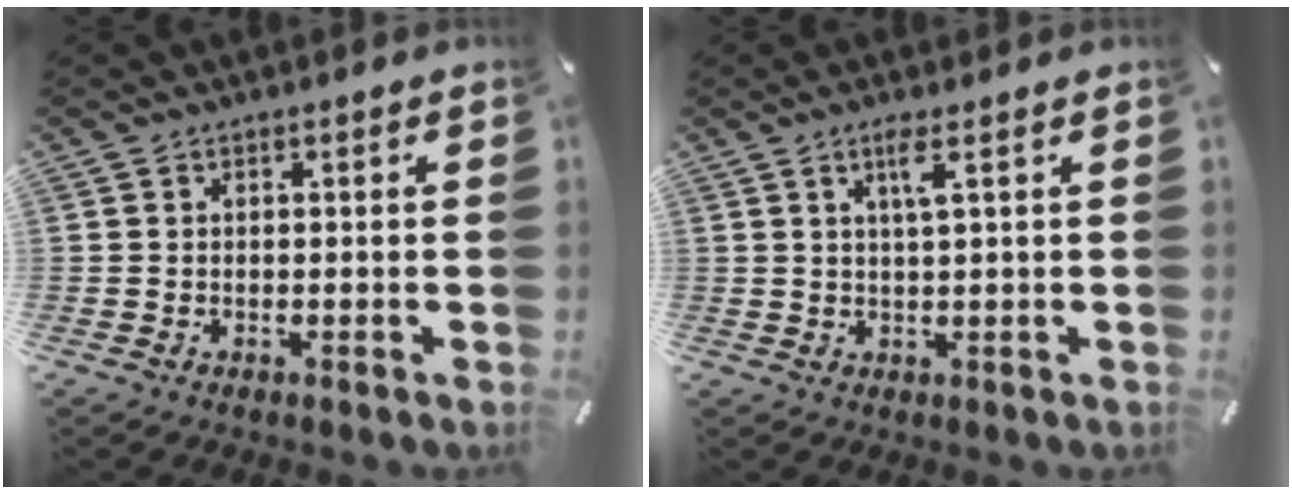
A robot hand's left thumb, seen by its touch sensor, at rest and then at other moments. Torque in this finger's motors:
{"motor_torque": [0.51, 0.42, 0.00, -0.07, 0.13]}